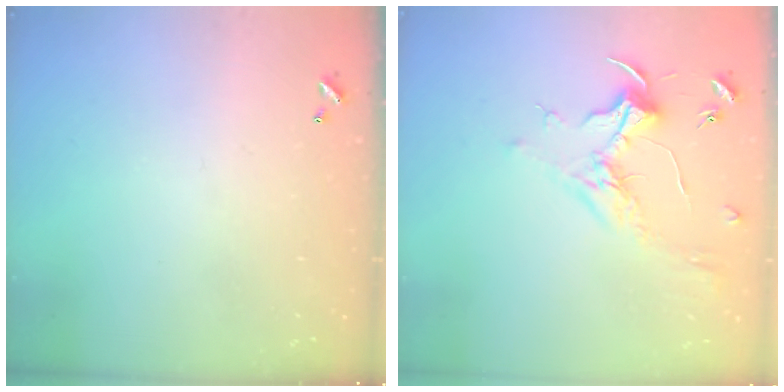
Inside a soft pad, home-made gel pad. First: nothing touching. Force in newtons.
{"total": 1.9, "press": 1.7, "slide": 0.7}